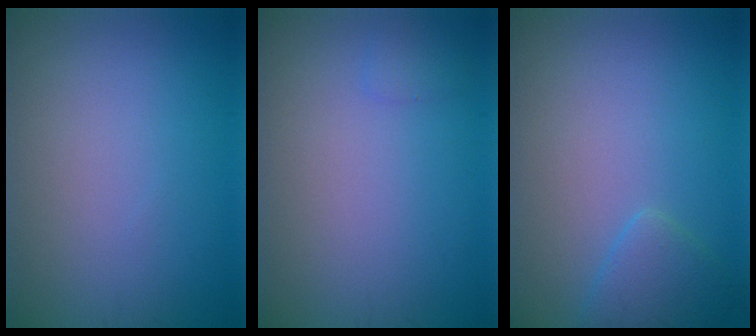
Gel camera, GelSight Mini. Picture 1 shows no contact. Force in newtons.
{"total": 0.7, "press": 0.7, "slide": 0.0}
{"total": 2.1, "press": 2.1, "slide": 0.2}